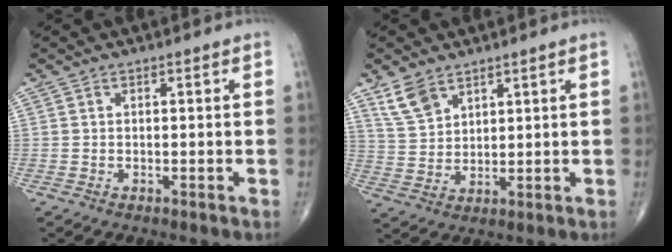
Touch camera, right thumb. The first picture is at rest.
{"total": 6.2, "force": [4.3, 3.4, 2.8], "torque": [-0.046, -0.018, 0.096]}